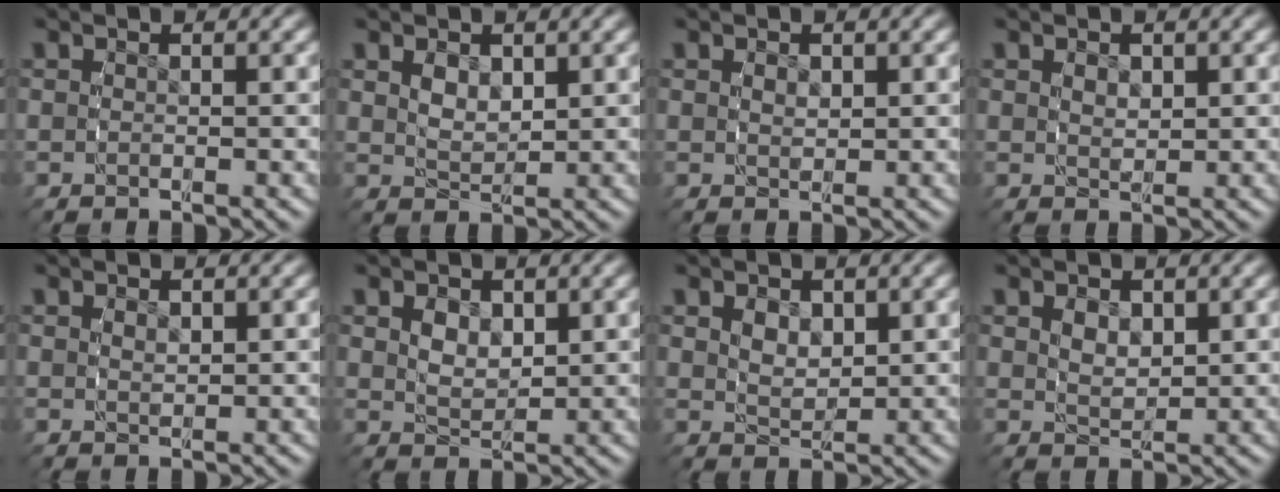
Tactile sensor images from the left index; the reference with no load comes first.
{"total": 2.1, "force": [0.7, 1.1, 1.7], "torque": [-0.029, -0.015, 0.026]}
{"total": 0.7, "force": [0.3, 0.2, 0.6], "torque": [-0.010, -0.011, 0.015]}
{"total": 1.1, "force": [0.5, 0.4, 0.8], "torque": [-0.014, -0.013, 0.020]}
{"total": 0.6, "force": [0.4, -0.1, 0.5], "torque": [-0.009, -0.011, 0.017]}
{"total": 2.5, "force": [0.8, 1.4, 1.9], "torque": [-0.033, -0.015, 0.026]}
{"total": 2.3, "force": [0.9, 1.3, 1.7], "torque": [-0.031, -0.015, 0.028]}
{"total": 2.1, "force": [0.8, 1.1, 1.6], "torque": [-0.027, -0.014, 0.027]}